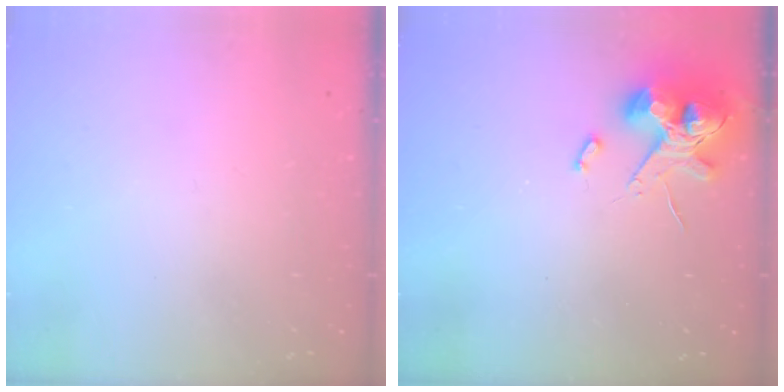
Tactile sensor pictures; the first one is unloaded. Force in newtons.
{"total": 11.4, "press": 11.3, "slide": 1.8}